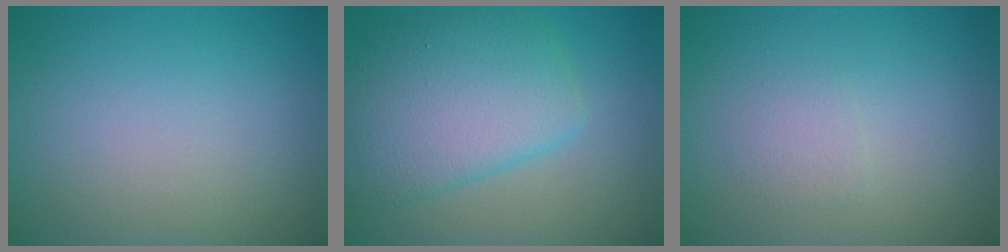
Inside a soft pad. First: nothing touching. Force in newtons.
{"total": 7.1, "press": 7.1, "slide": 0.2}
{"total": 1.2, "press": 1.2, "slide": 0.0}